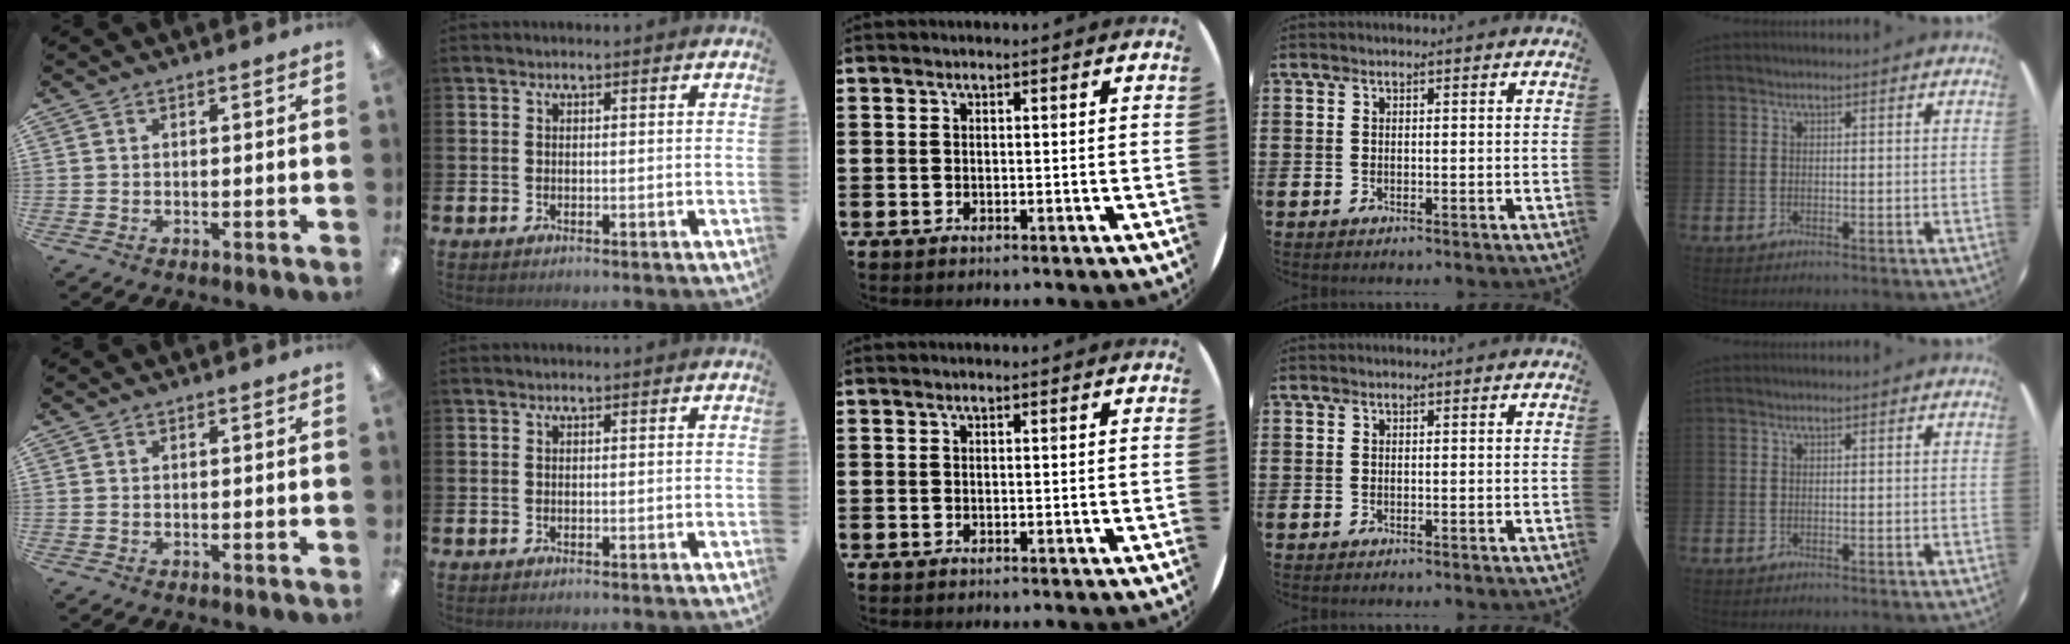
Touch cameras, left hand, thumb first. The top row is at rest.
{}